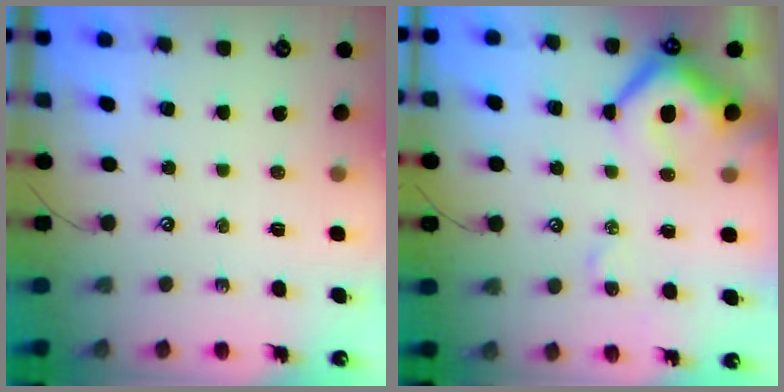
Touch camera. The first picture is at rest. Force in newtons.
{"total": 9.2, "press": 9.0, "slide": 1.5}